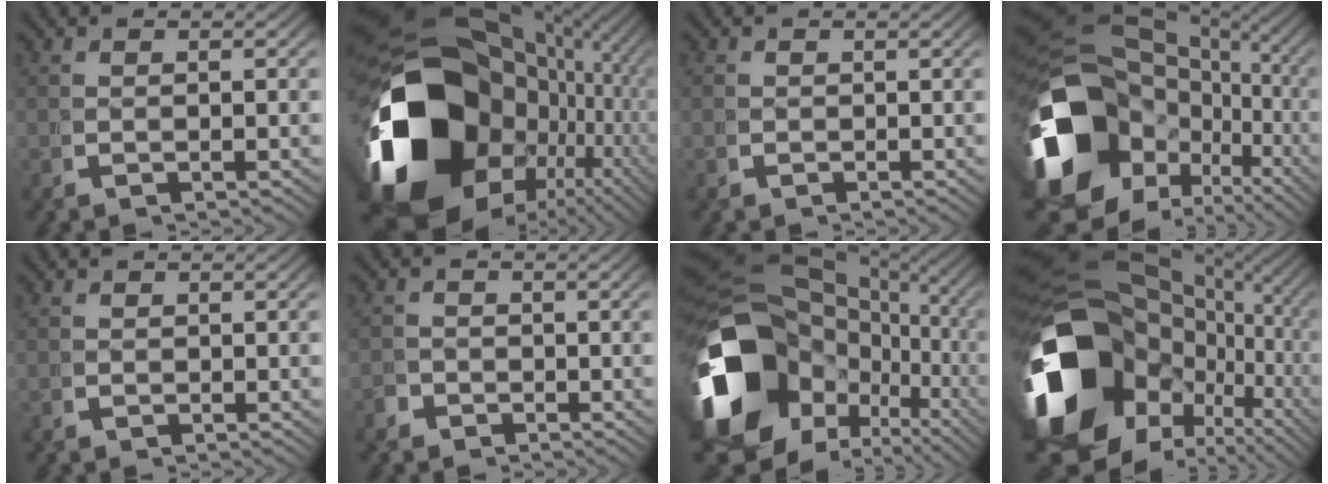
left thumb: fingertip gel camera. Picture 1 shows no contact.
{"total": 30.6, "force": [-2.1, 19.9, 23.1], "torque": [-0.375, -0.037, -0.025]}
{"total": 1.4, "force": [-0.5, 1.1, -0.6], "torque": [0.010, -0.011, -0.008]}
{"total": 19.8, "force": [-1.2, 14.4, 13.4], "torque": [-0.283, -0.059, 0.006]}
{"total": 0.6, "force": [-0.1, 0.3, -0.5], "torque": [0.010, -0.003, 0.001]}
{"total": 2.1, "force": [-1.4, 1.2, -1.0], "torque": [0.025, -0.010, -0.028]}
{"total": 21.8, "force": [-1.0, 15.7, 15.1], "torque": [-0.310, -0.058, 0.007]}
{"total": 25.1, "force": [-0.9, 17.0, 18.3], "torque": [-0.331, -0.045, 0.001]}